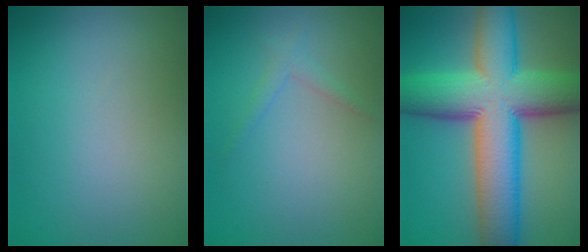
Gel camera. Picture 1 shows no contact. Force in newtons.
{"total": 1.1, "press": 1.1, "slide": 0.0}
{"total": 14.5, "press": 14.5, "slide": 0.4}